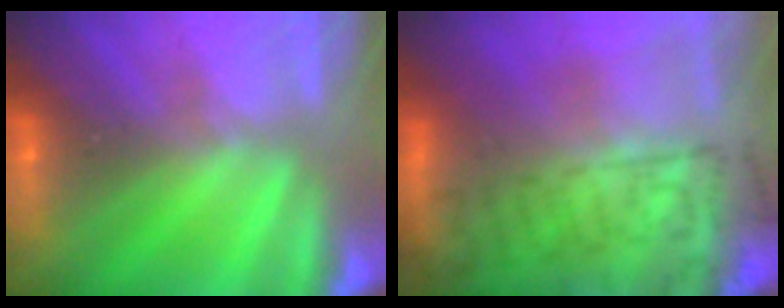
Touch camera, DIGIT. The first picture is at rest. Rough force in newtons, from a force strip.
{"total": 5.8}